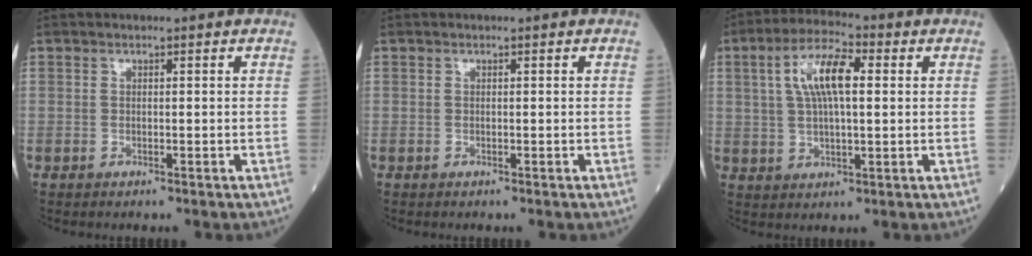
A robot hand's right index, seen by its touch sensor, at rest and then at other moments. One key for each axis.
{"total": 0.0}
{"total": 9.4, "fx": 2.4, "fy": 2.9, "fz": 8.6, "tx": -0.169, "ty": 0.020, "tz": 0.042}